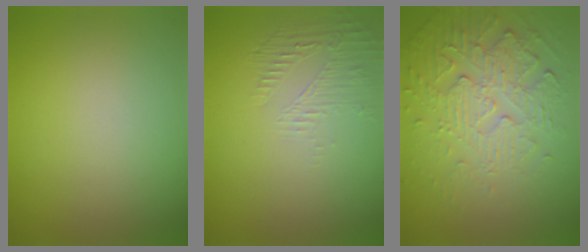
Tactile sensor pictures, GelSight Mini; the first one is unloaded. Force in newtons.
{"total": 1.6, "press": 0.4, "slide": 1.6}
{"total": 6.0, "press": 3.7, "slide": 4.8}